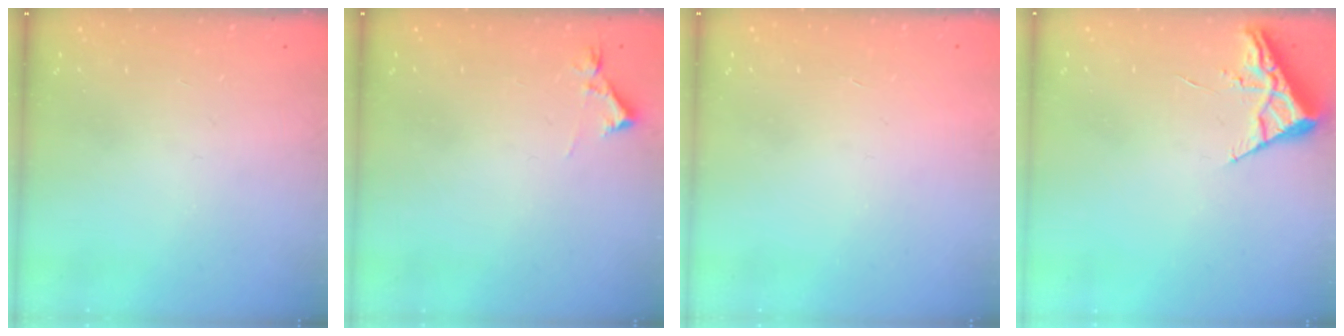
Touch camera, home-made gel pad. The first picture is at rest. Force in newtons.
{"total": 3.4, "press": 3.3, "slide": 0.7}
{"total": 1.5, "press": 1.5, "slide": 0.1}
{"total": 3.9, "press": 3.9, "slide": 0.5}